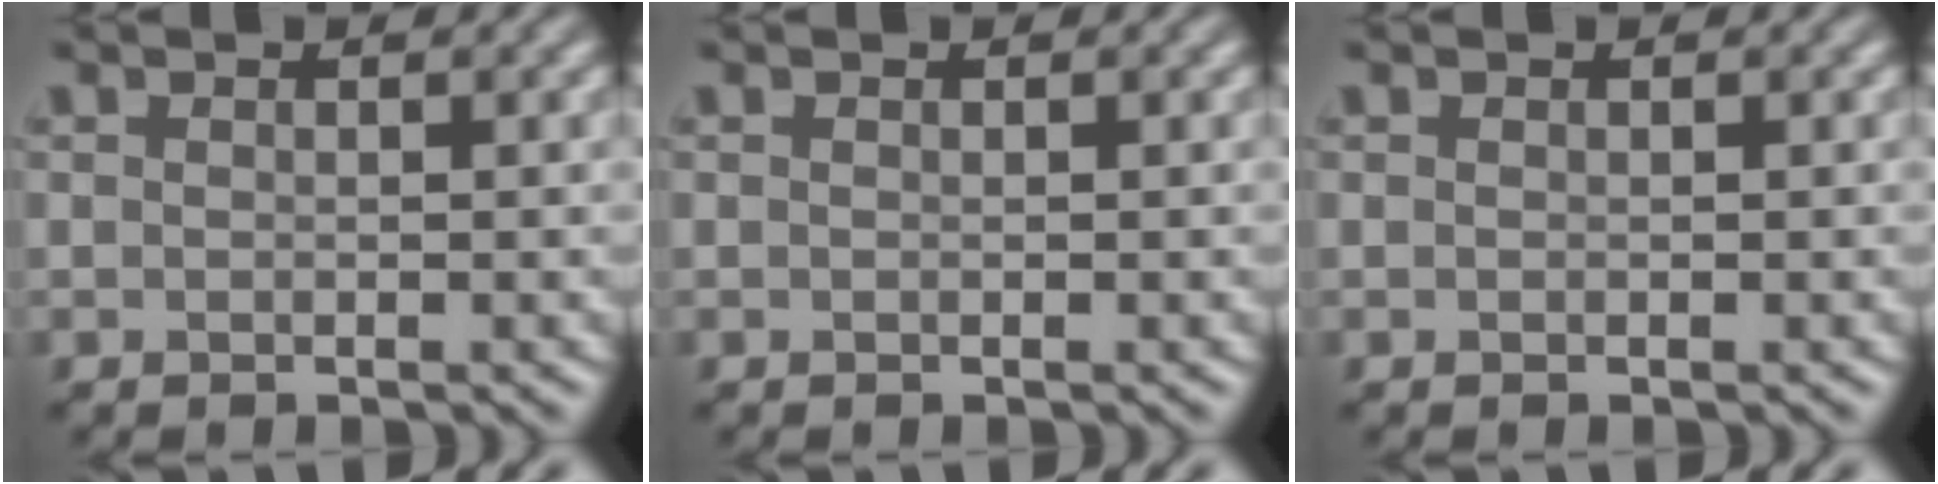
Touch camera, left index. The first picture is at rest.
{"total": 0.0}
{"total": 0.0}